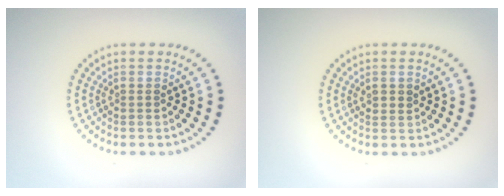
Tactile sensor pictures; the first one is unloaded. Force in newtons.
{"total": 1.1, "press": 1.0, "slide": 0.4}